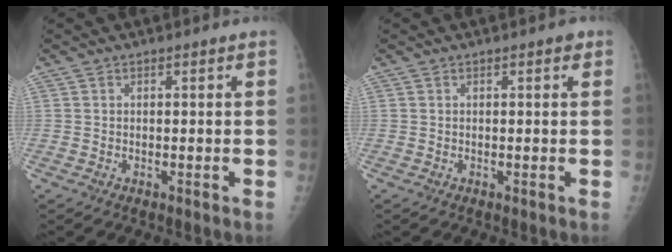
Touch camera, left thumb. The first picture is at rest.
{"total": 0.8, "force": [0.4, 0.4, 0.6], "torque": [-0.005, 0.001, 0.002]}